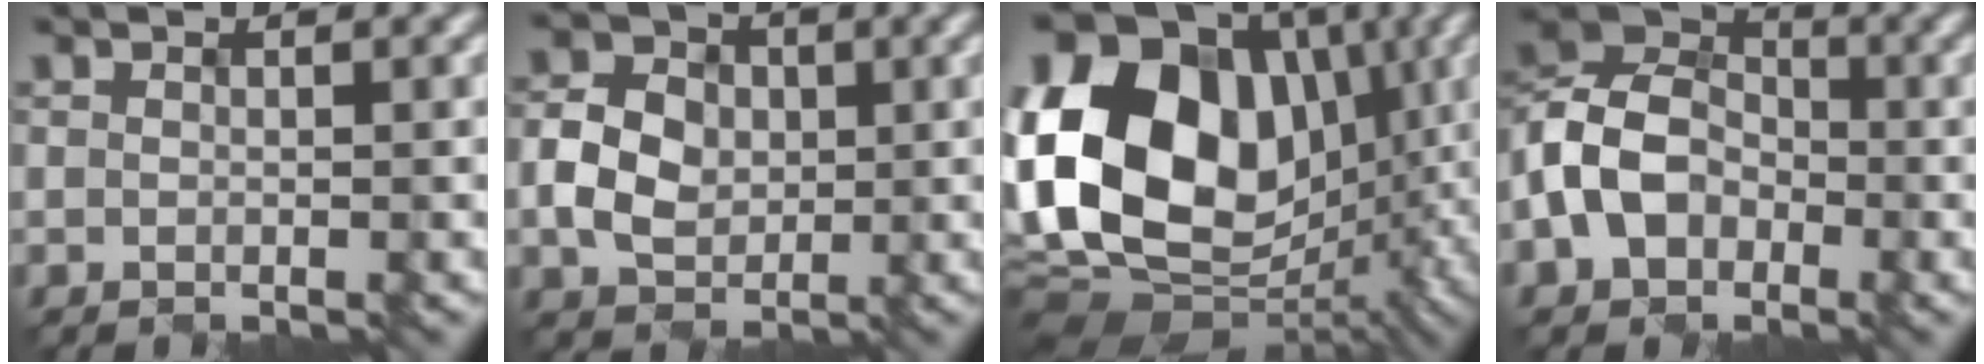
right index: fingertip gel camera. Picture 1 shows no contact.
{"total": 4.2, "force": [-0.5, 3.6, 2.1], "torque": [-0.047, 0.002, -0.010]}
{"total": 18.6, "force": [1.5, 14.1, 12.0], "torque": [-0.217, 0.022, 0.029]}
{"total": 7.7, "force": [-2.7, 5.8, 4.3], "torque": [-0.091, 0.009, -0.060]}